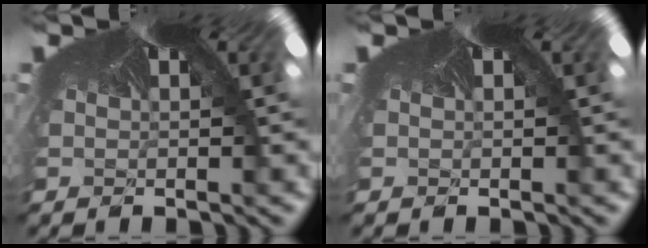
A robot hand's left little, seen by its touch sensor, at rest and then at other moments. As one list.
[{"total": 0.0}]